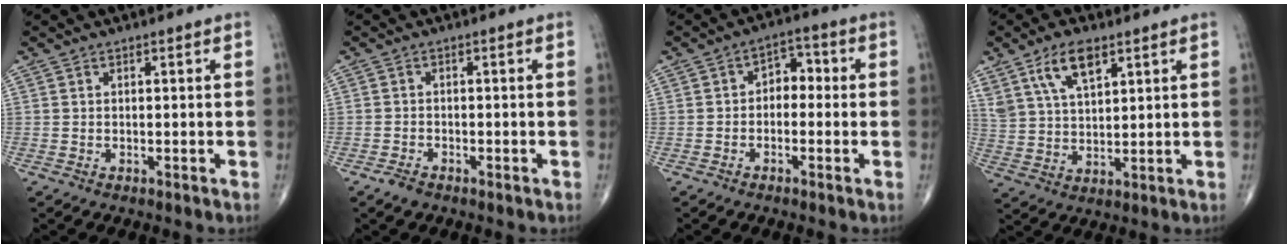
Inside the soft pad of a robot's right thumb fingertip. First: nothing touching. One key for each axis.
{"total": 1.9, "fx": -1.4, "fy": 0.9, "fz": 0.8, "tx": -0.020, "ty": 0.003, "tz": -0.026}
{"total": 4.7, "fx": -0.4, "fy": 3.3, "fz": 3.3, "tx": -0.023, "ty": 0.024, "tz": -0.019}
{"total": 9.1, "fx": 5.2, "fy": 4.1, "fz": 6.2, "tx": -0.112, "ty": -0.019, "tz": 0.106}